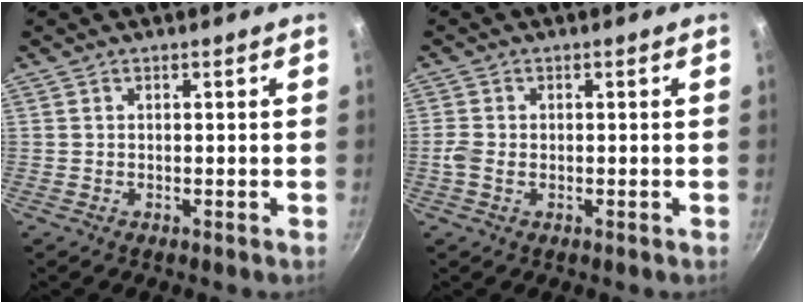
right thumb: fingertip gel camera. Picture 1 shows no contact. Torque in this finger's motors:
{"motor_torque": [-0.35, -0.36, 0.08, -0.07, 0.02]}